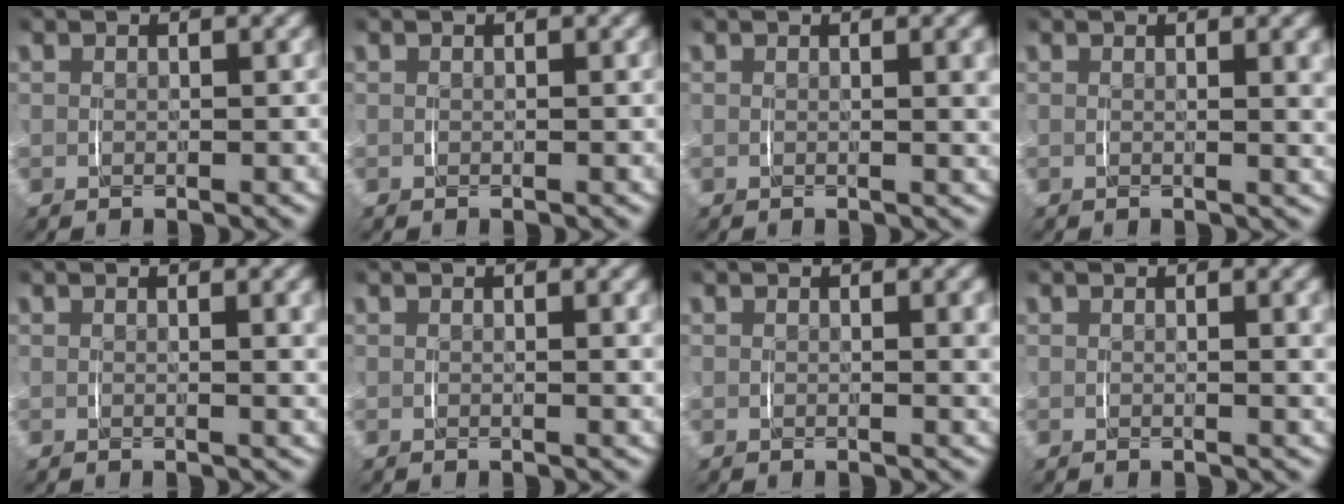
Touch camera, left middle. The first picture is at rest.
{"total": 0.0}
{"total": 1.4, "force": [0.5, -0.1, 1.3], "torque": [-0.013, -0.002, 0.006]}
{"total": 1.4, "force": [0.6, -0.1, 1.3], "torque": [-0.015, -0.003, 0.008]}
{"total": 1.4, "force": [0.6, -0.2, 1.2], "torque": [-0.015, 0.000, 0.008]}
{"total": 0.7, "force": [0.3, -0.3, 0.6], "torque": [-0.011, -0.001, 0.005]}
{"total": 0.9, "force": [0.3, -0.1, 0.8], "torque": [-0.008, -0.003, 0.005]}
{"total": 1.0, "force": [0.4, -0.2, 0.9], "torque": [-0.011, -0.001, 0.006]}